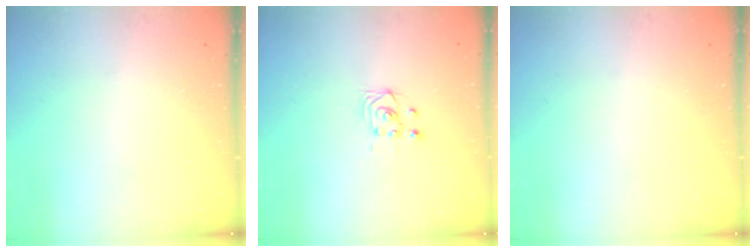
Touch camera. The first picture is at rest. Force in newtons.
{"total": 3.2, "press": 3.1, "slide": 0.7}
{"total": 0.0}